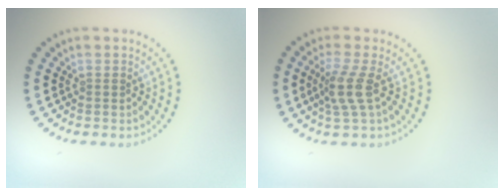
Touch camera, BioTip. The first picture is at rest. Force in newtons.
{"total": 2.7, "press": 2.1, "slide": 1.7}